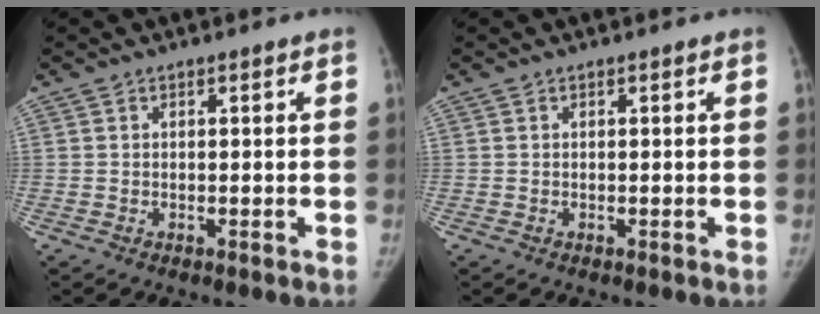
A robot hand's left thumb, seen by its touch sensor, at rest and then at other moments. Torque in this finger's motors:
{"motor_torque": [0.00, 0.00, 0.06, -0.16, 0.00]}